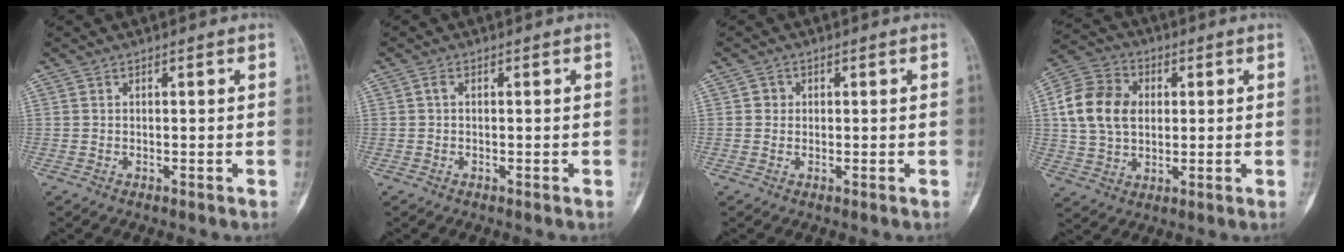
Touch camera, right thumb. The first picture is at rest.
{"total": 0.8, "force": [0.1, 0.4, 0.6], "torque": [-0.014, 0.001, 0.000]}
{"total": 1.5, "force": [0.2, 1.4, 0.3], "torque": [0.003, 0.003, 0.000]}
{"total": 13.1, "force": [2.0, 9.9, 8.4], "torque": [-0.140, 0.011, 0.032]}